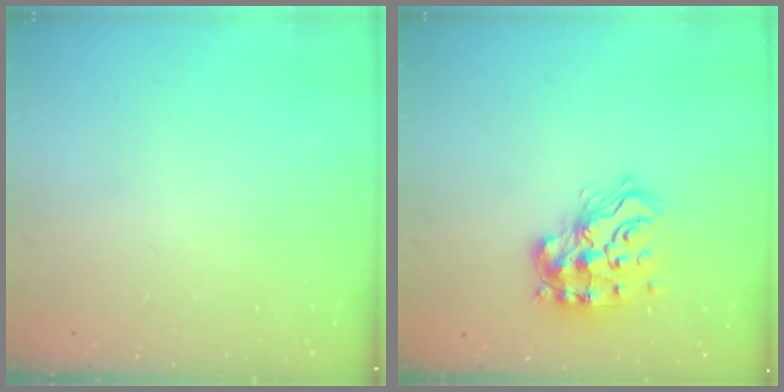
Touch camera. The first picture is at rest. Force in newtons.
{"total": 16.0, "press": 15.8, "slide": 2.2}